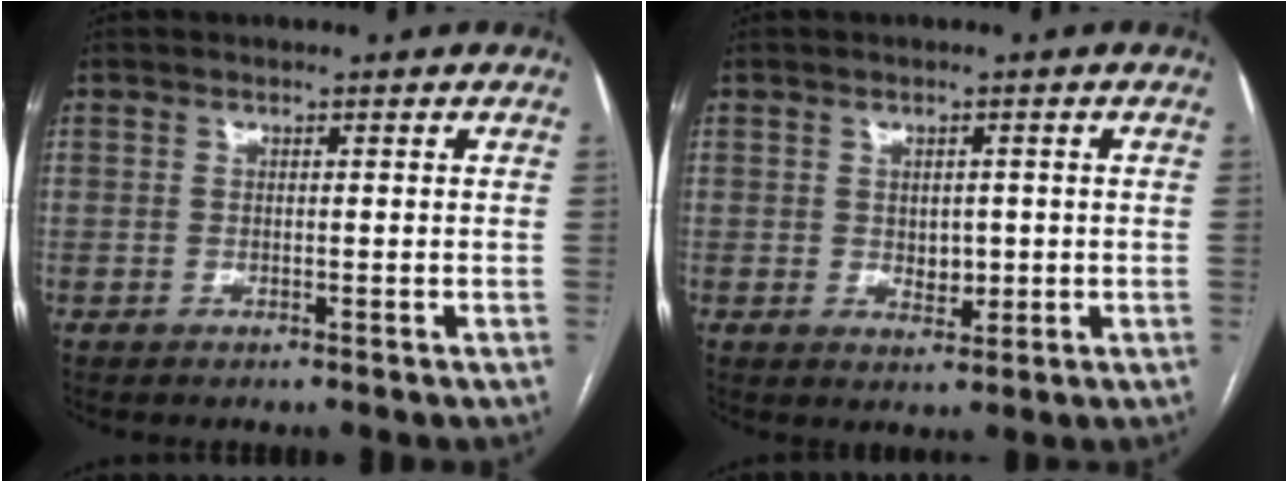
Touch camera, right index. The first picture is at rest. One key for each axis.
{"total": 2.9, "fx": -0.1, "fy": 2.0, "fz": 2.1, "tx": -0.028, "ty": -0.003, "tz": 0.006}